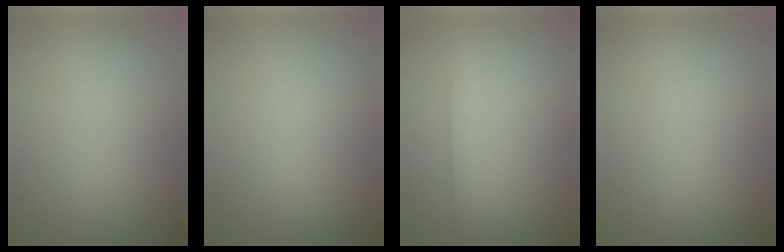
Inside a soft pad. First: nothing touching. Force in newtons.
{"total": 0.0}
{"total": 1.4, "press": 1.4, "slide": 0.0}
{"total": 0.0}